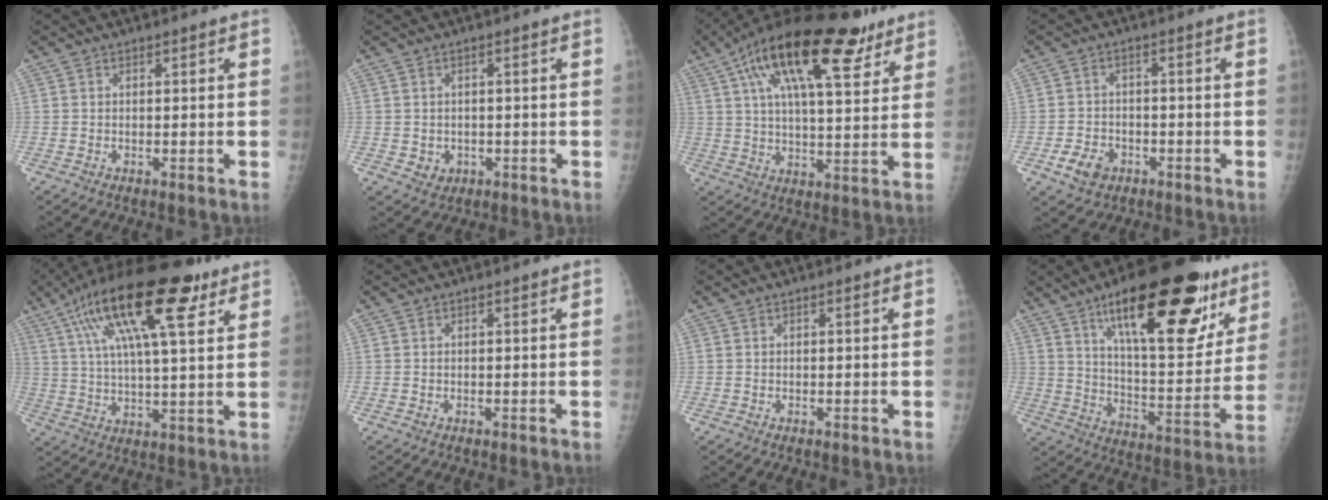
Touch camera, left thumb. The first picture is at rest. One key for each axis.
{"total": 2.8, "fx": -0.5, "fy": 2.5, "fz": 1.2, "tx": -0.005, "ty": 0.001, "tz": 0.003}
{"total": 21.8, "fx": 12.0, "fy": 7.8, "fz": 16.4, "tx": -0.256, "ty": -0.014, "tz": 0.195}
{"total": 5.3, "fx": -2.6, "fy": 3.9, "fz": 2.5, "tx": -0.035, "ty": 0.013, "tz": -0.039}
{"total": 21.9, "fx": 10.6, "fy": 6.9, "fz": 17.8, "tx": -0.302, "ty": -0.001, "tz": 0.173}
{"total": 0.0}
{"total": 0.0}
{"total": 28.0, "fx": 15.7, "fy": 10.0, "fz": 21.0, "tx": -0.268, "ty": -0.045, "tz": 0.243}